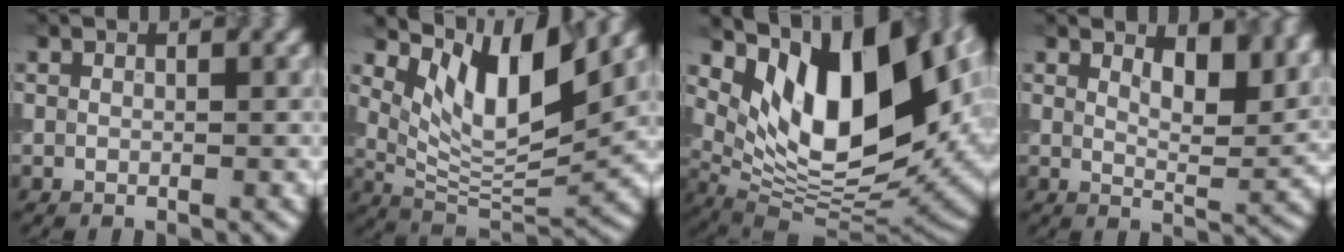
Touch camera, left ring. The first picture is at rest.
{"total": 8.5, "force": [4.5, 2.8, 6.6], "torque": [-0.115, -0.013, 0.086]}
{"total": 14.4, "force": [5.0, 6.7, 11.7], "torque": [-0.174, -0.006, 0.089]}
{"total": 5.5, "force": [3.1, 2.2, 4.0], "torque": [-0.059, -0.008, 0.047]}